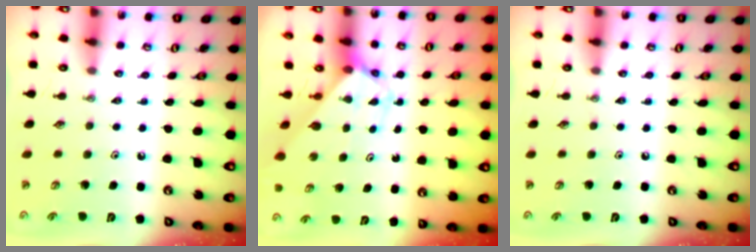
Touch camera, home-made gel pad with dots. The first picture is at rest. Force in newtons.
{"total": 2.6, "press": 2.6, "slide": 0.2}
{"total": 0.0}